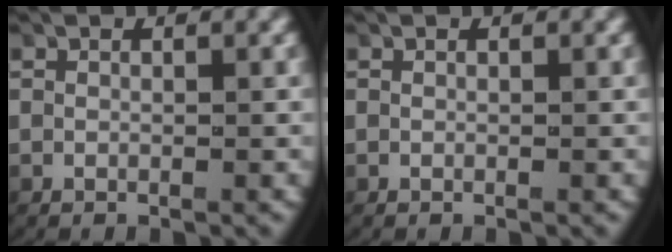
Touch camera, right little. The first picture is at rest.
{"total": 0.0}